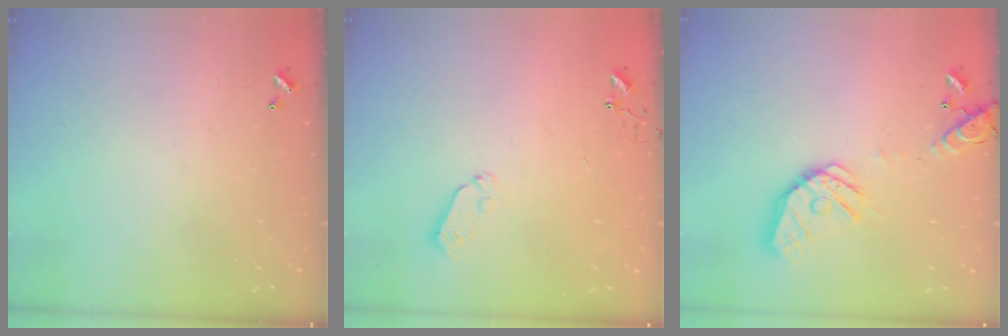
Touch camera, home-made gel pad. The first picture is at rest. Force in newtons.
{"total": 5.0, "press": 5.0, "slide": 0.4}
{"total": 16.9, "press": 16.7, "slide": 3.0}